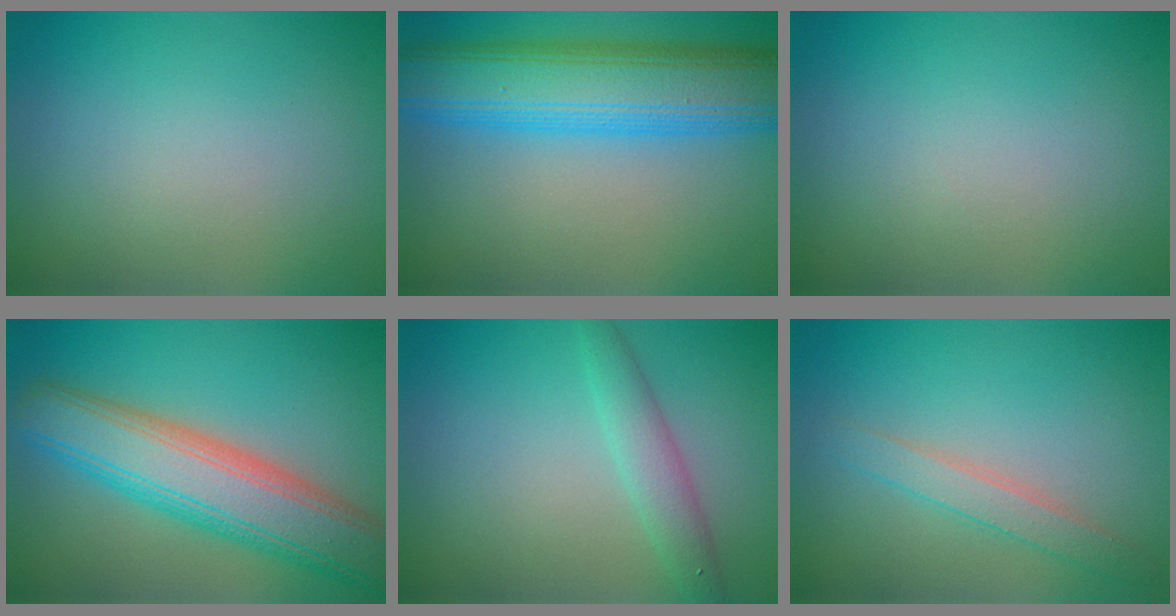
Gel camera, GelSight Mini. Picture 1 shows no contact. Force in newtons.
{"total": 10.4, "press": 10.4, "slide": 0.3}
{"total": 0.0}
{"total": 8.9, "press": 8.9, "slide": 0.2}
{"total": 2.5, "press": 2.5, "slide": 0.2}
{"total": 2.1, "press": 2.1, "slide": 0.0}